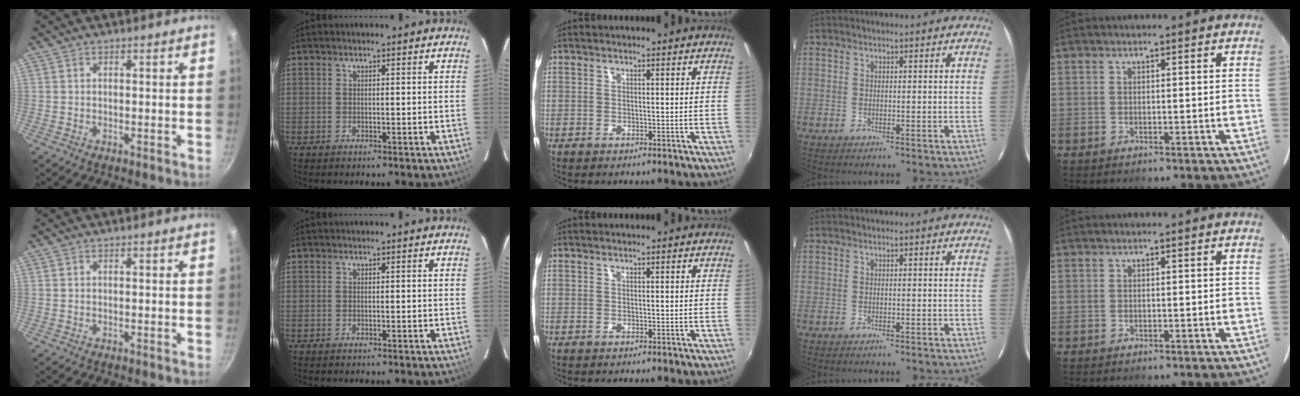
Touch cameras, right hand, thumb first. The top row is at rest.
{}